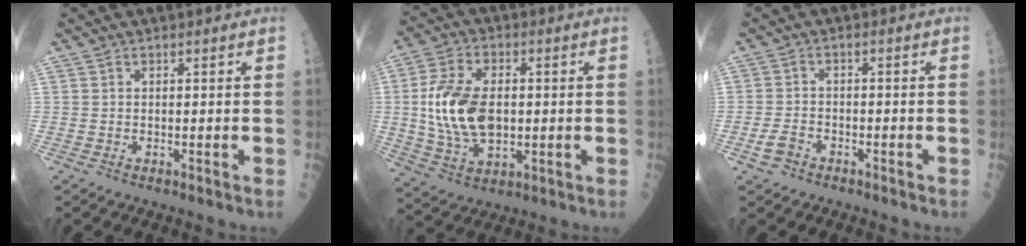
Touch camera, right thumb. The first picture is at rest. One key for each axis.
{"total": 14.7, "fx": 0.4, "fy": 8.5, "fz": 12.0, "tx": -0.226, "ty": 0.001, "tz": 0.010}
{"total": 3.0, "fx": -1.7, "fy": 1.9, "fz": 1.5, "tx": -0.033, "ty": 0.013, "tz": -0.031}